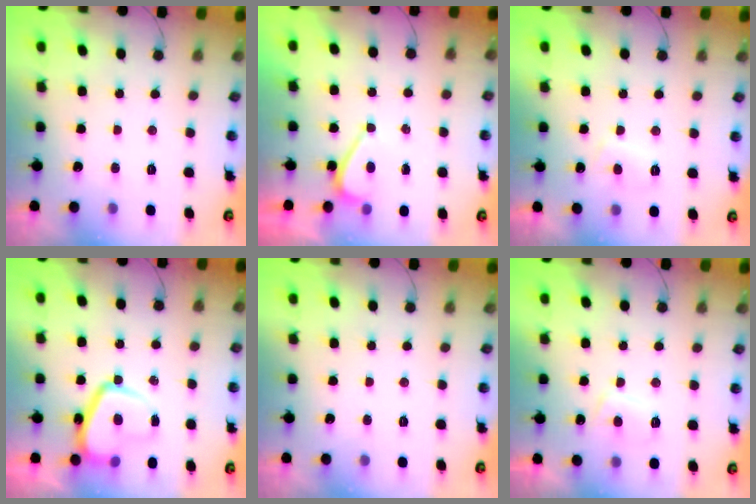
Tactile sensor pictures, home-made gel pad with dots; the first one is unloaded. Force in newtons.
{"total": 2.2, "press": 2.2, "slide": 0.5}
{"total": 3.7, "press": 3.5, "slide": 0.9}
{"total": 11.0, "press": 10.9, "slide": 1.1}
{"total": 0.0}
{"total": 5.3, "press": 5.2, "slide": 0.9}